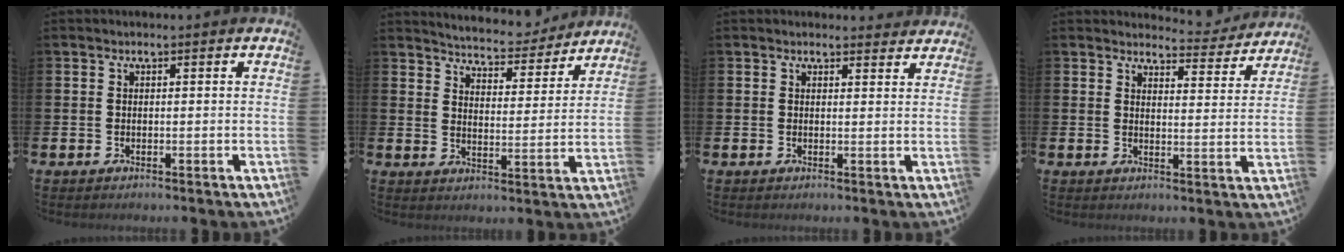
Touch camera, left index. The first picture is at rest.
{"total": 5.6, "force": [5.6, 0.8, 0.3], "torque": [-0.017, -0.046, 0.094]}
{"total": 1.6, "force": [1.5, 0.4, 0.0], "torque": [0.015, -0.009, 0.024]}
{"total": 3.9, "force": [3.7, 1.0, 0.2], "torque": [0.002, -0.033, 0.060]}